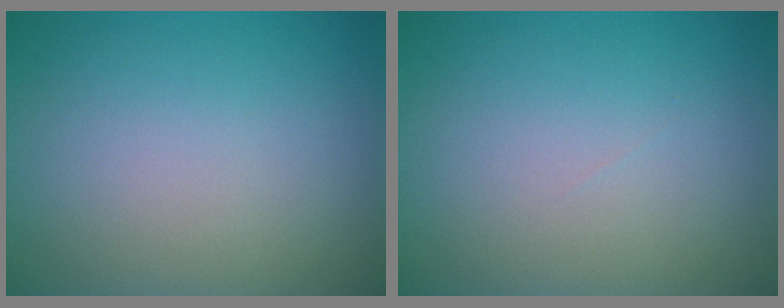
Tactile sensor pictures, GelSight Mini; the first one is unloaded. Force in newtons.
{"total": 0.0}